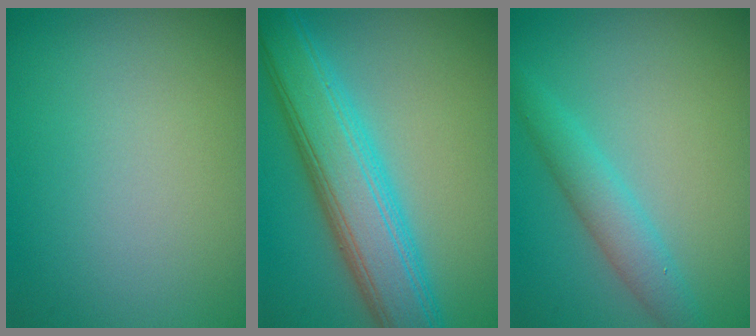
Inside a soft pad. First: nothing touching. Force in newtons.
{"total": 8.1, "press": 8.1, "slide": 0.1}
{"total": 2.9, "press": 2.9, "slide": 0.0}